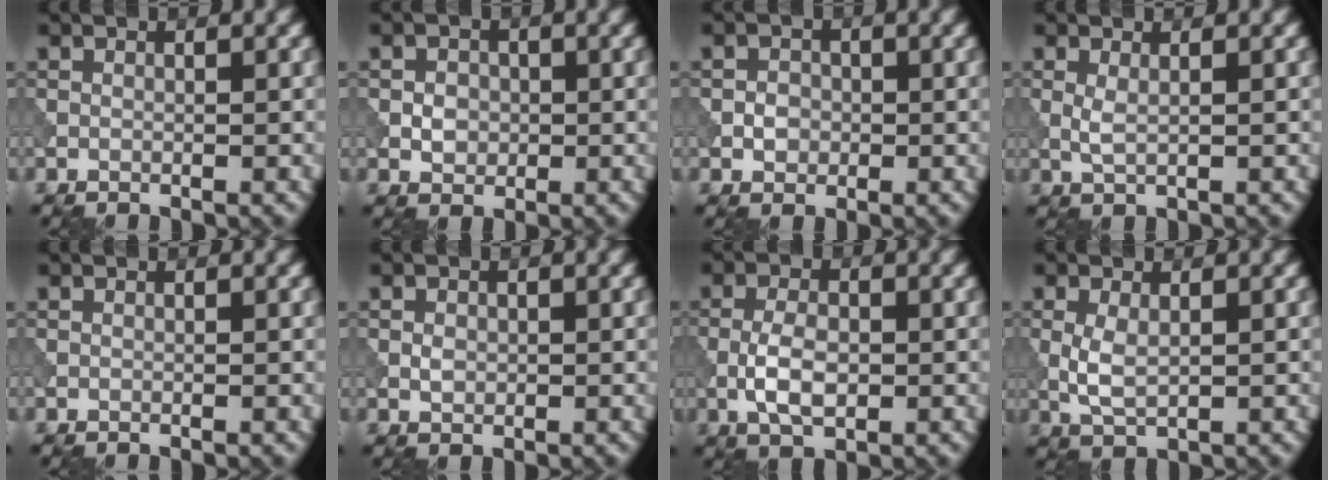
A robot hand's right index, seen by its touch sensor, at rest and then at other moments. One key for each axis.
{"total": 1.9, "fx": -0.2, "fy": 1.7, "fz": 1.0, "tx": -0.014, "ty": -0.001, "tz": -0.006}
{"total": 1.6, "fx": -0.3, "fy": 1.4, "fz": 0.7, "tx": -0.008, "ty": -0.001, "tz": -0.010}
{"total": 1.3, "fx": 0.3, "fy": 0.4, "fz": 1.2, "tx": -0.032, "ty": -0.002, "tz": 0.007}
{"total": 0.0}
{"total": 1.2, "fx": 0.0, "fy": 0.9, "fz": 0.7, "tx": -0.012, "ty": -0.001, "tz": -0.003}
{"total": 3.8, "fx": -0.8, "fy": 2.0, "fz": 3.1, "tx": -0.065, "ty": 0.001, "tz": -0.019}
{"total": 2.6, "fx": 0.1, "fy": 1.3, "fz": 2.3, "tx": -0.056, "ty": -0.001, "tz": 0.004}